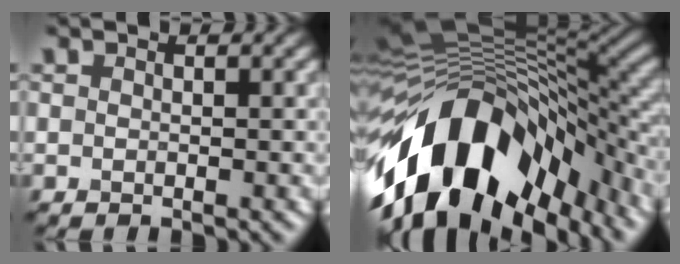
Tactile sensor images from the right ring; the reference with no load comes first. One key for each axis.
{"total": 16.1, "fx": -6.7, "fy": 8.8, "fz": 11.7, "tx": -0.211, "ty": 0.006, "tz": -0.121}